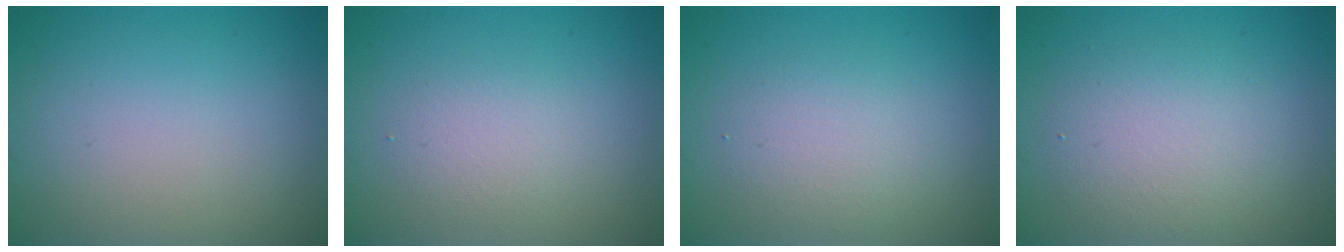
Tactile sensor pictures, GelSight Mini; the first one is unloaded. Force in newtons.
{"total": 2.1, "press": 2.1, "slide": 0.0}
{"total": 2.6, "press": 2.6, "slide": 0.2}
{"total": 3.9, "press": 3.9, "slide": 0.3}